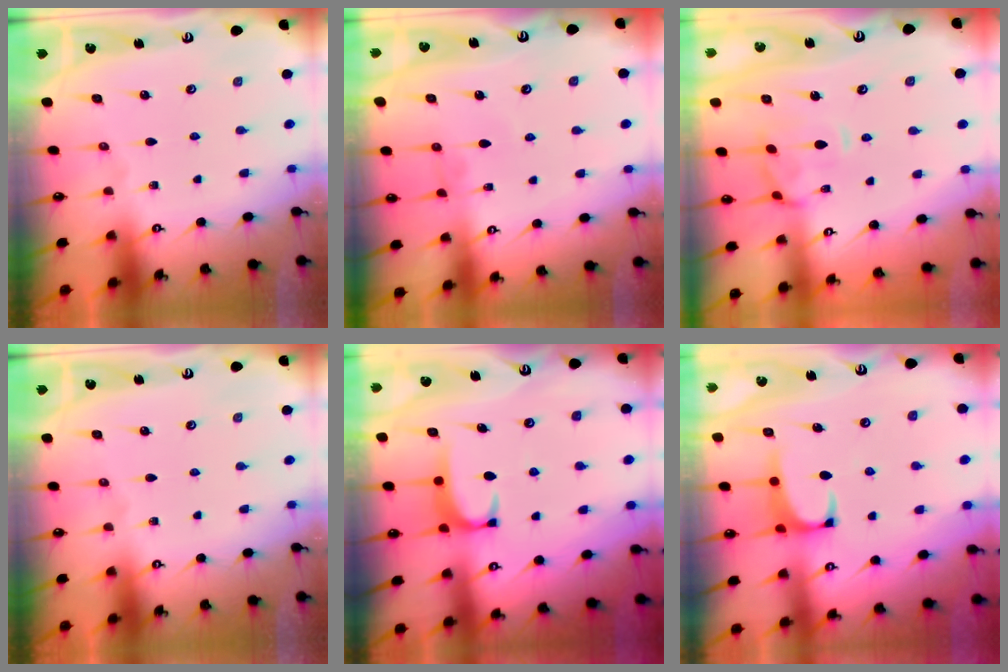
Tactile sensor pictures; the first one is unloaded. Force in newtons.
{"total": 1.1, "press": 1.0, "slide": 0.2}
{"total": 1.7, "press": 1.5, "slide": 0.8}
{"total": 0.0}
{"total": 1.7, "press": 1.6, "slide": 0.5}
{"total": 0.9, "press": 0.6, "slide": 0.6}